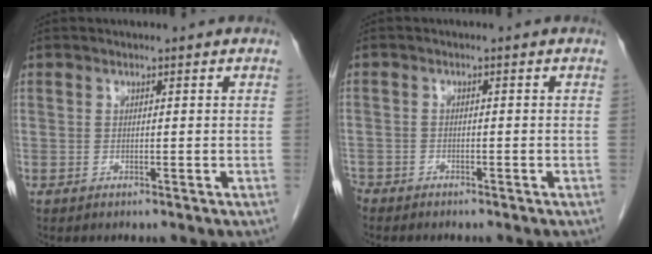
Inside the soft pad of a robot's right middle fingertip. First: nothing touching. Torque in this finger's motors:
{"motor_torque": [1.16, -0.98, 0.31, -0.07]}